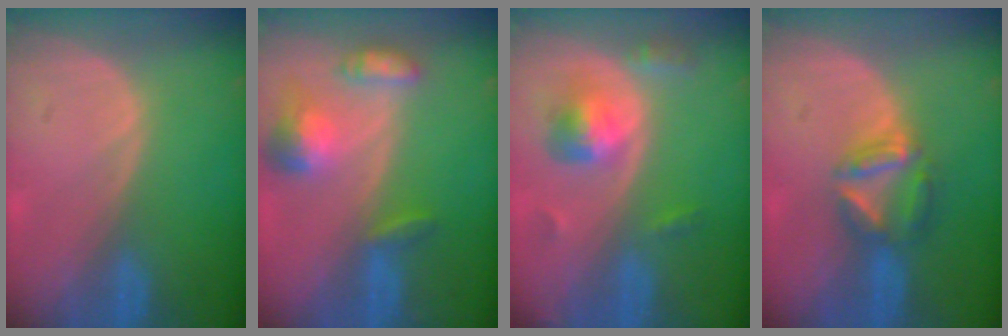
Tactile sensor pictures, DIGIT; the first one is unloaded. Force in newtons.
{"total": 7.0, "press": 6.6, "slide": 2.5}
{"total": 5.7, "press": 5.2, "slide": 2.4}
{"total": 6.1, "press": 5.5, "slide": 2.7}